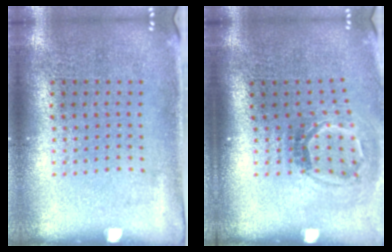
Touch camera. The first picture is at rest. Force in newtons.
{"total": 1.7, "press": 1.2, "slide": 1.3}